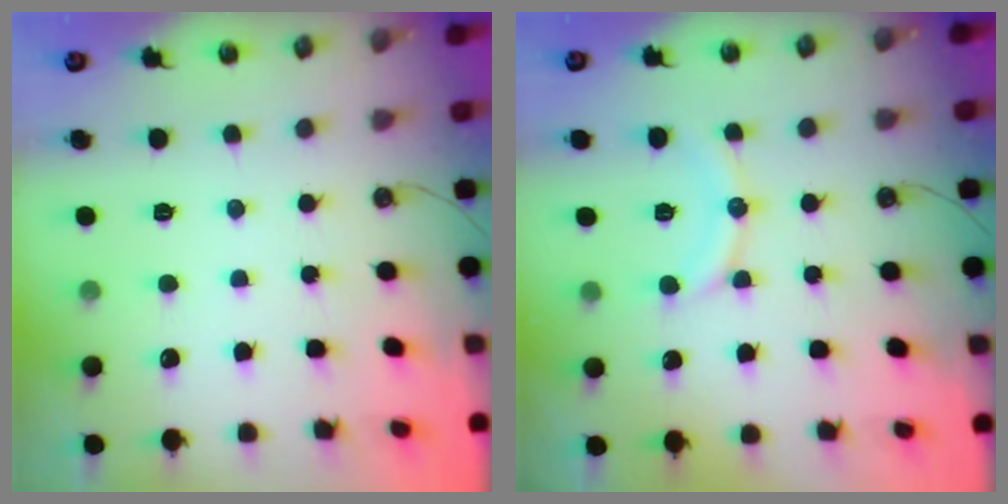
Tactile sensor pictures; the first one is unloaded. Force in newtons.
{"total": 9.4, "press": 9.4, "slide": 0.5}